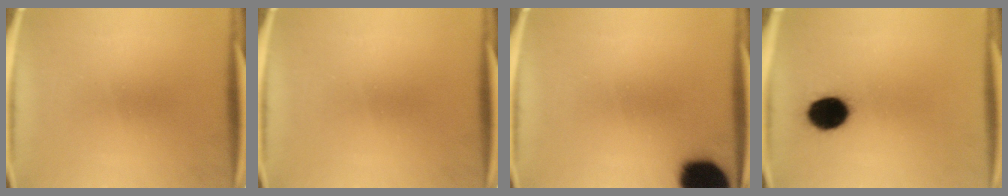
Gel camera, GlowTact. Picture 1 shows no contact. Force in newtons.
{"total": 0.0}
{"total": 18.0}
{"total": 10.1}